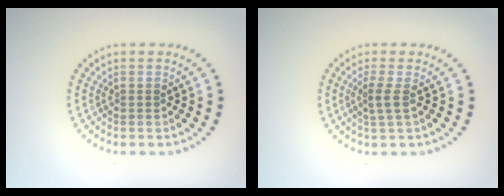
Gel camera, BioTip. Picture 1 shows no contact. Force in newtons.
{"total": 1.6, "press": 1.3, "slide": 0.9}